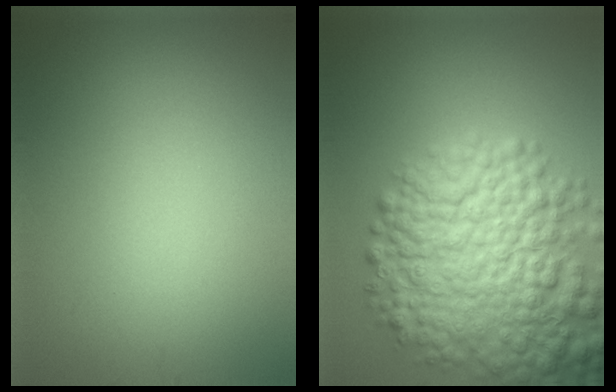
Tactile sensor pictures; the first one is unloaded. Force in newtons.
{"total": 10.7, "press": 10.7, "slide": 0.4}